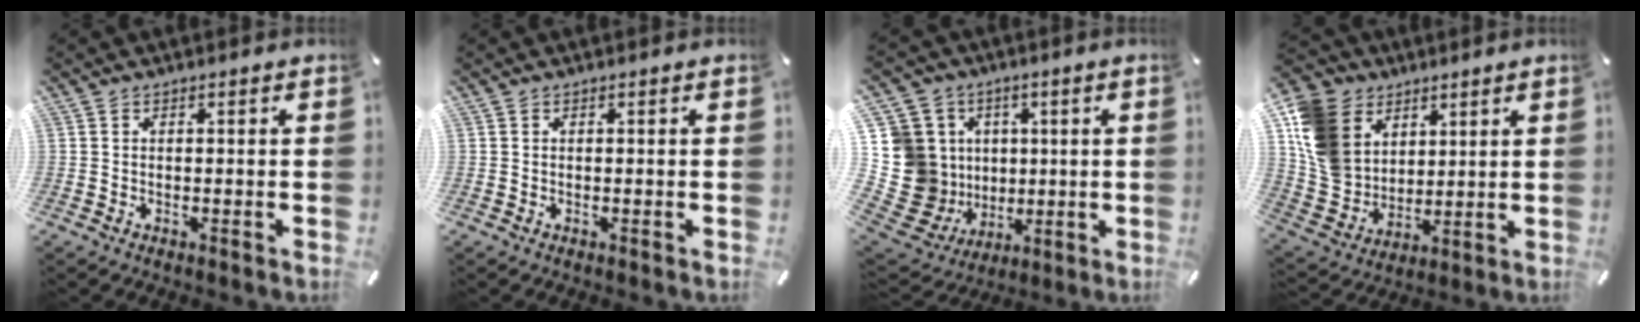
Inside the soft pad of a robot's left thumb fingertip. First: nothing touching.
{"total": 0.0}
{"total": 18.1, "force": [0.5, 16.9, 6.6], "torque": [-0.148, -0.011, 0.040]}
{"total": 14.3, "force": [4.8, 12.3, 5.5], "torque": [-0.150, -0.021, 0.098]}